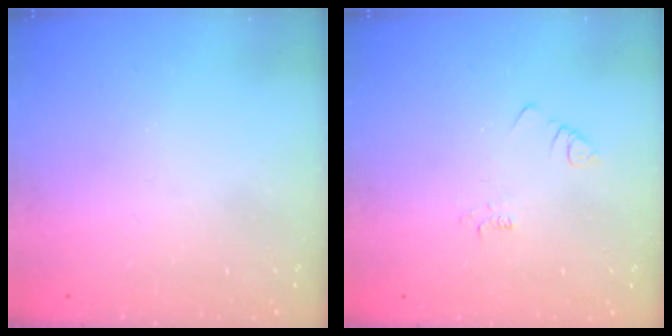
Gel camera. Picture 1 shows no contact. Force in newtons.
{"total": 2.1, "press": 2.1, "slide": 0.4}